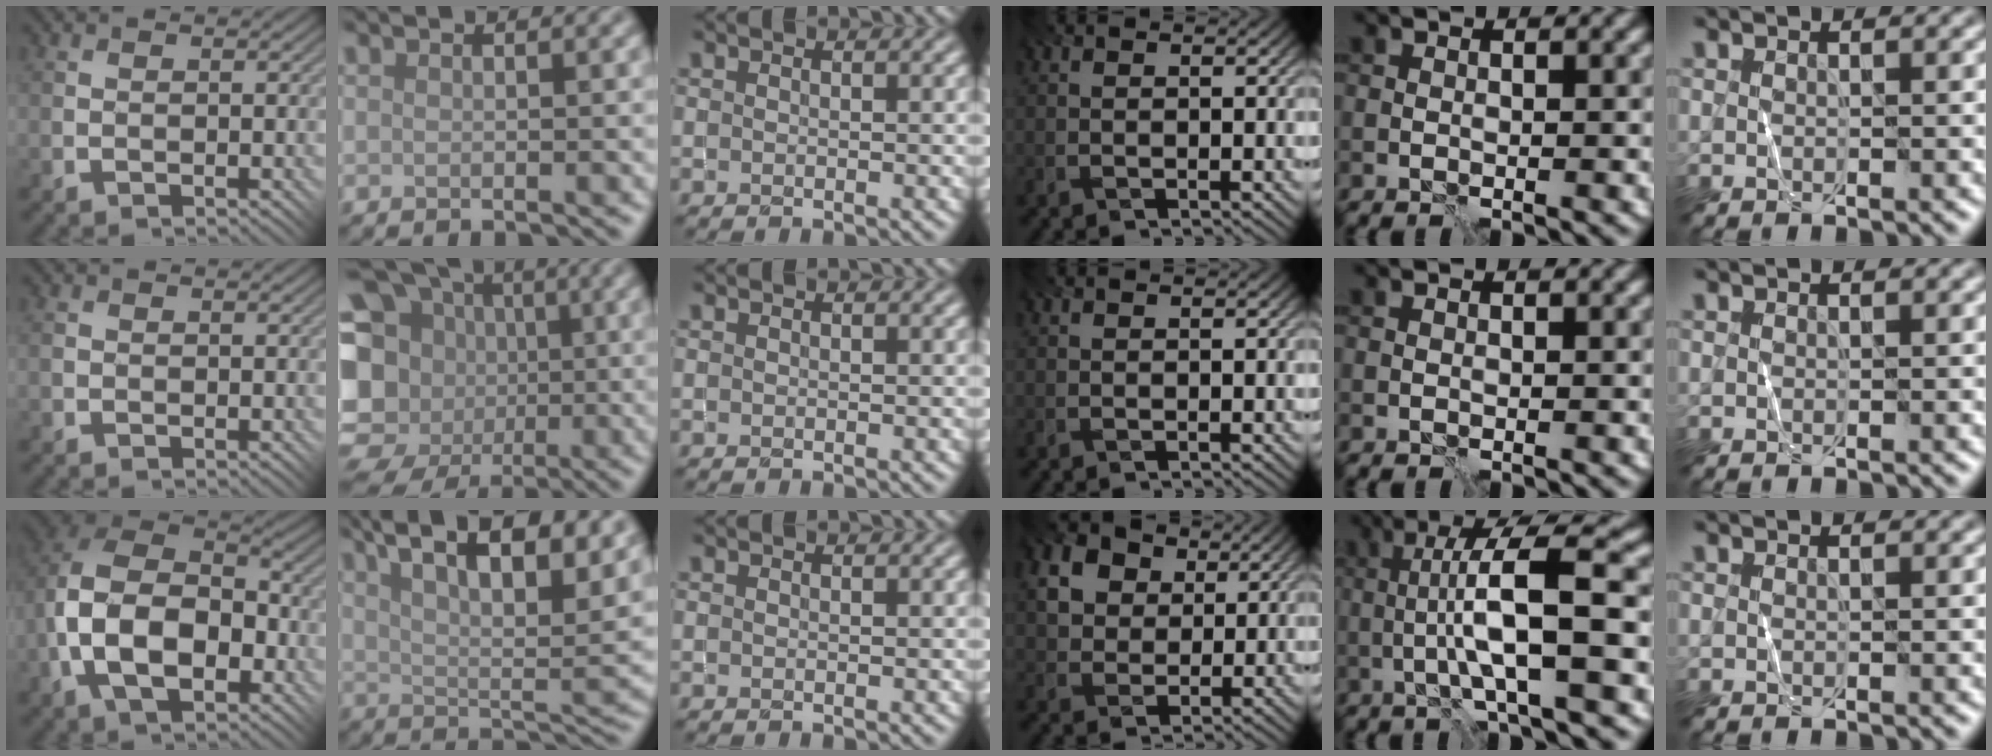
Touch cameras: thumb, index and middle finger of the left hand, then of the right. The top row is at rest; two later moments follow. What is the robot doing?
{"motion": "fold", "object": "shorts"}